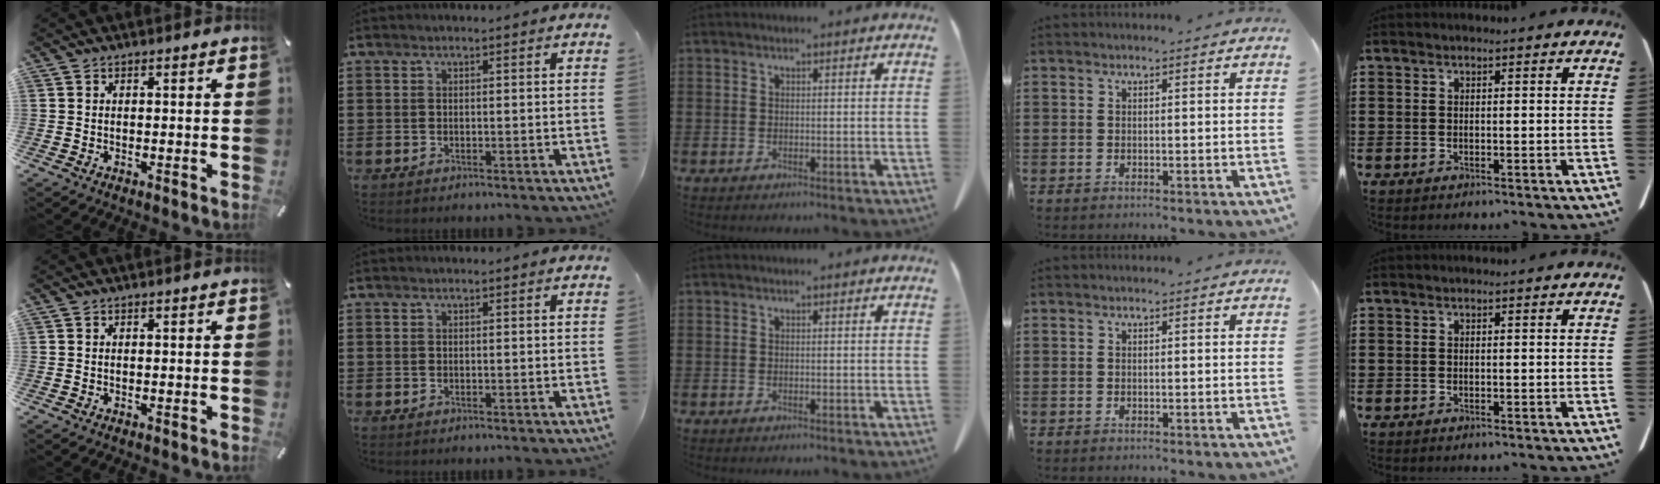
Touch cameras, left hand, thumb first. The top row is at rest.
{}